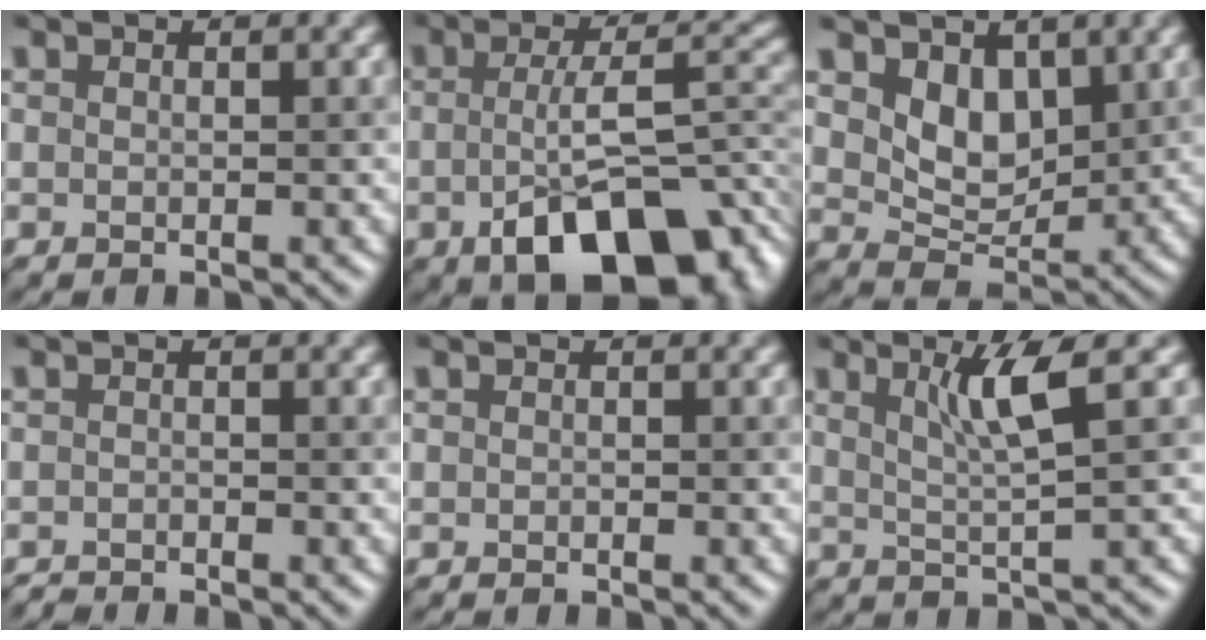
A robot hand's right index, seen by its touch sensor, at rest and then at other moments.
{"total": 11.5, "force": [-4.2, 5.1, 9.4], "torque": [-0.155, -0.004, -0.057]}
{"total": 4.0, "force": [2.1, 2.7, 2.1], "torque": [-0.054, -0.017, 0.038]}
{"total": 1.1, "force": [-1.0, -0.2, -0.4], "torque": [0.003, -0.008, -0.020]}
{"total": 0.6, "force": [-0.2, -0.2, -0.5], "torque": [0.000, -0.005, -0.001]}
{"total": 3.6, "force": [1.8, 0.2, 3.1], "torque": [-0.062, -0.002, 0.038]}